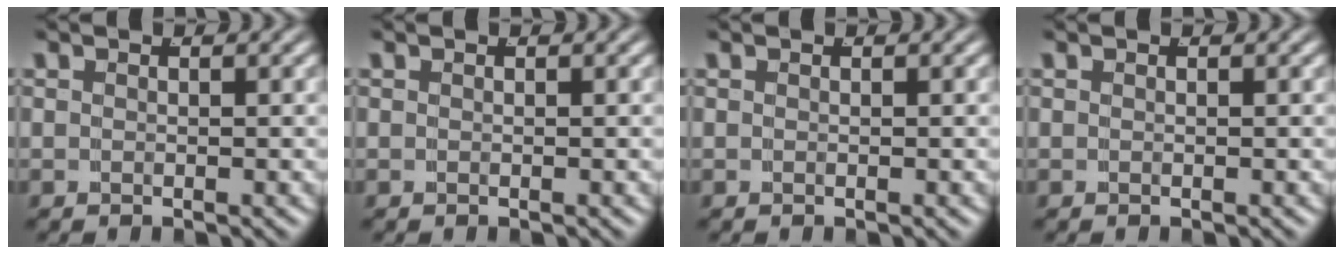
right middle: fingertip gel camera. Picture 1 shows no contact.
{"total": 0.0}
{"total": 0.0}
{"total": 0.0}